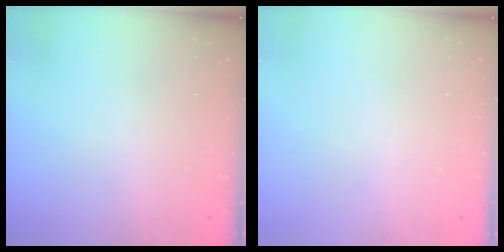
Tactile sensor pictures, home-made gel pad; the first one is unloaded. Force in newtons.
{"total": 0.0}